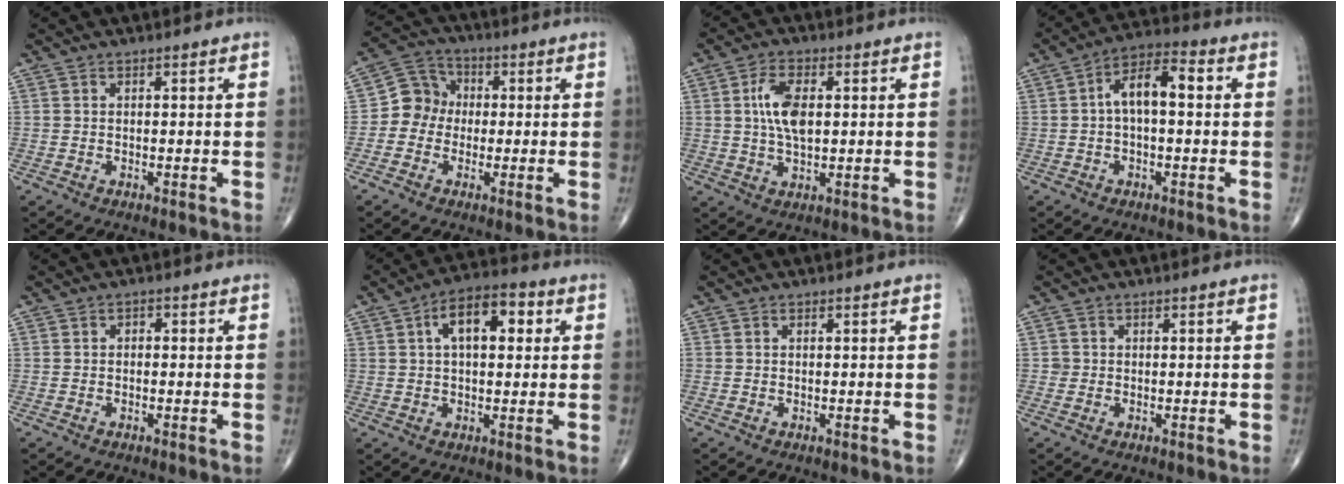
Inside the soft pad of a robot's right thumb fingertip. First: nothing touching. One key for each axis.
{"total": 7.0, "fx": -0.7, "fy": 6.2, "fz": 3.0, "tx": -0.025, "ty": 0.026, "tz": -0.028}
{"total": 7.5, "fx": 1.2, "fy": 3.7, "fz": 6.4, "tx": -0.124, "ty": 0.001, "tz": 0.020}
{"total": 8.7, "fx": 0.7, "fy": 4.1, "fz": 7.7, "tx": -0.131, "ty": 0.034, "tz": 0.003}
{"total": 0.9, "fx": -0.2, "fy": 0.7, "fz": 0.6, "tx": 0.000, "ty": 0.004, "tz": -0.009}
{"total": 10.3, "fx": 2.7, "fy": 5.3, "fz": 8.4, "tx": -0.119, "ty": 0.021, "tz": 0.034}
{"total": 0.0}
{"total": 1.0, "fx": -0.1, "fy": 1.0, "fz": 0.0, "tx": 0.006, "ty": 0.005, "tz": -0.003}